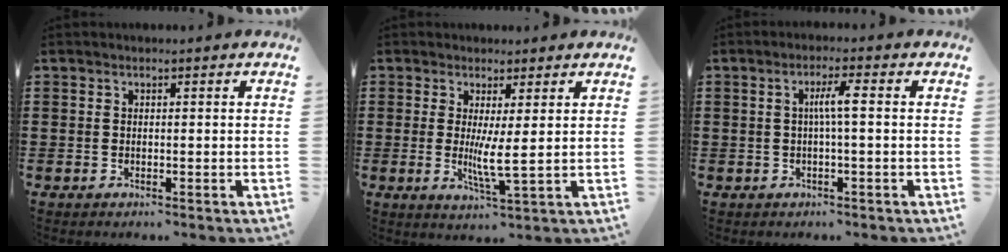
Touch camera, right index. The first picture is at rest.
{"total": 4.5, "force": [0.4, 0.1, 4.5], "torque": [-0.078, -0.014, 0.006]}
{"total": 3.5, "force": [0.1, 0.1, 3.5], "torque": [-0.066, 0.000, -0.003]}